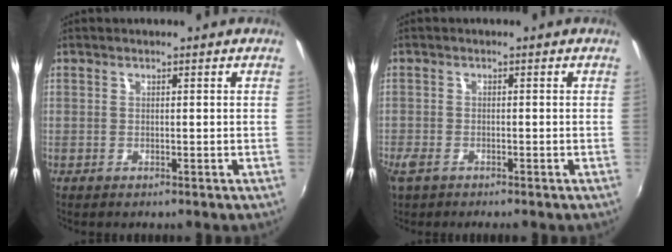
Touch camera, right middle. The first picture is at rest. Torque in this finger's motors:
{"motor_torque": [0.61, -0.51, 0.15, 0.08]}